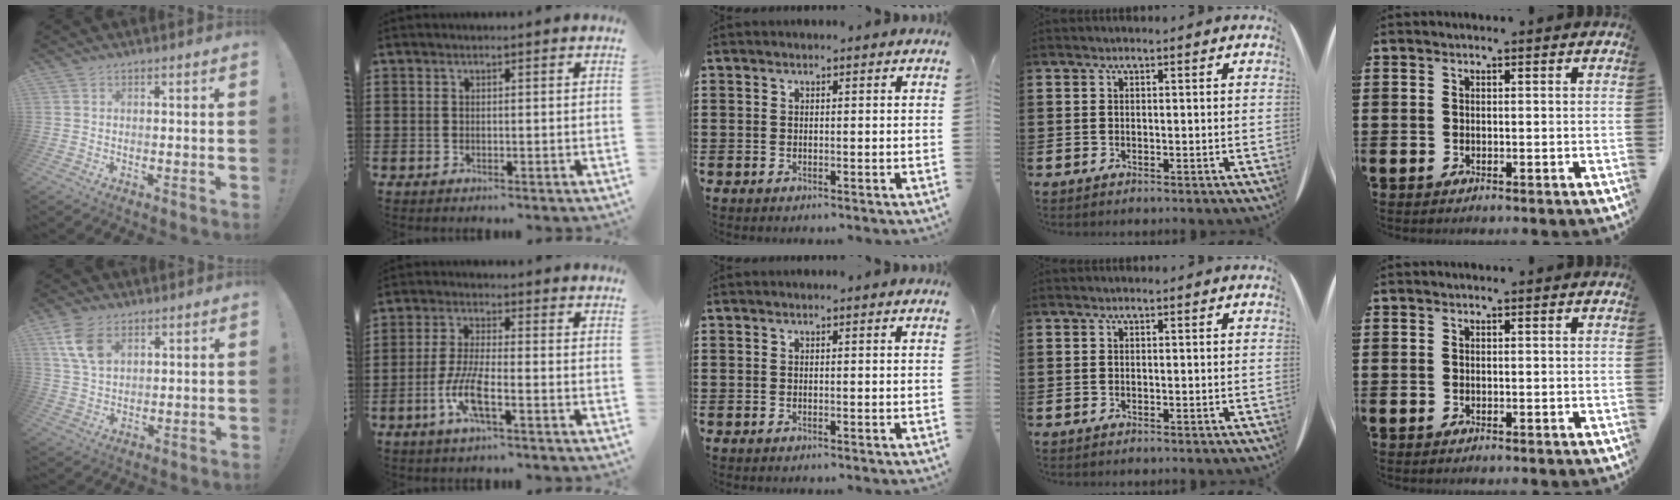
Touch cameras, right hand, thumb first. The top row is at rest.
{"thumb": {"total": 9.4, "force": [4.6, 5.7, 6.0], "torque": [-0.116, -0.007, 0.091]}, "index": {"total": 6.8, "force": [-2.8, 1.6, 6.0], "torque": [-0.140, -0.015, -0.059]}}